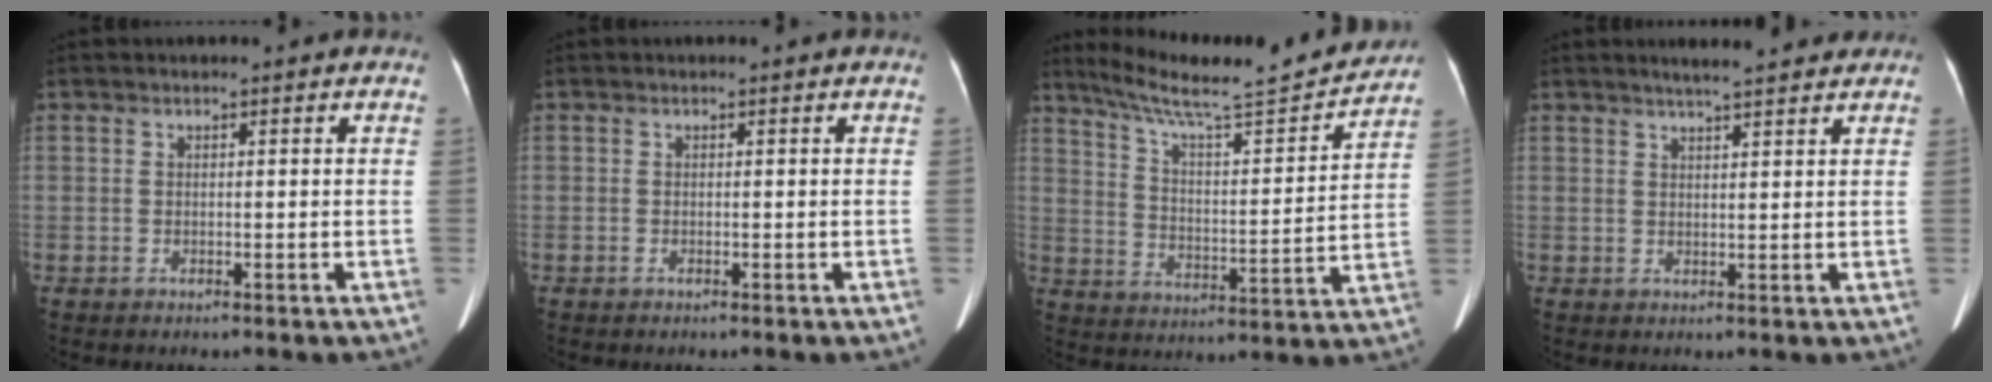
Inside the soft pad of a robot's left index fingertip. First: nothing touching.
{"total": 0.0}
{"total": 18.5, "force": [17.0, 0.8, 7.2], "torque": [-0.121, -0.019, 0.251]}
{"total": 6.3, "force": [5.4, 0.7, 3.1], "torque": [-0.044, 0.017, 0.074]}